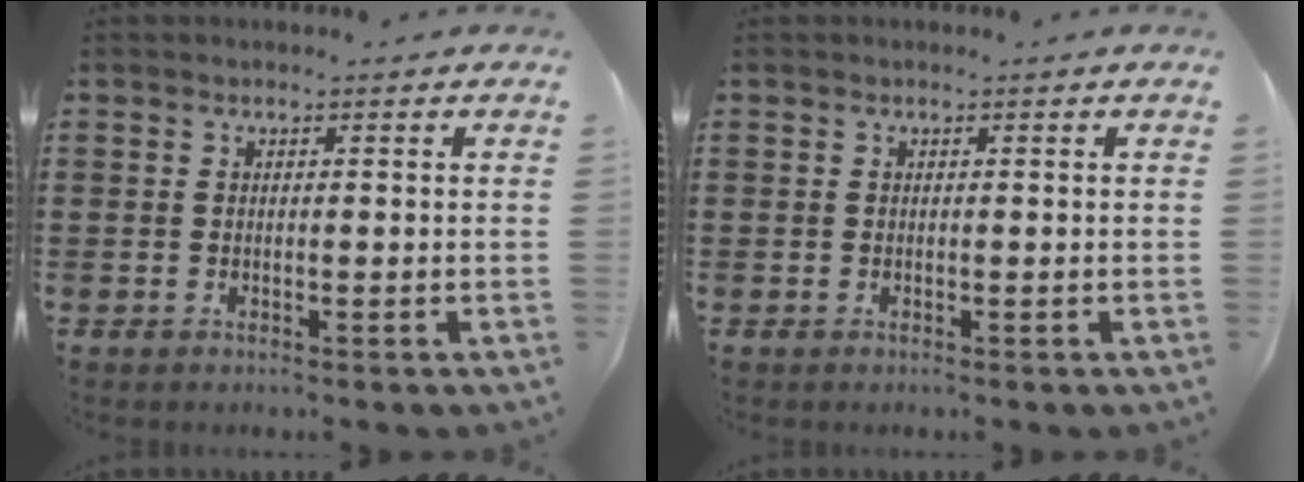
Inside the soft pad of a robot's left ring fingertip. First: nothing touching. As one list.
[{"total": 0.0}]